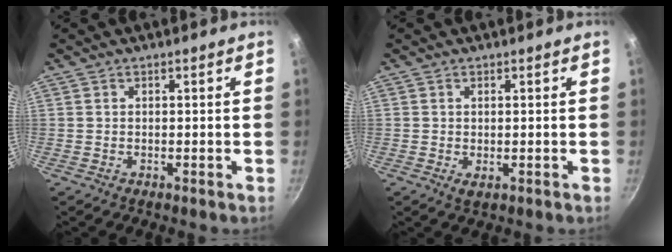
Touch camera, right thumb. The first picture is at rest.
{"total": 1.6, "force": [-0.2, 0.7, 1.5], "torque": [-0.025, -0.006, -0.002]}